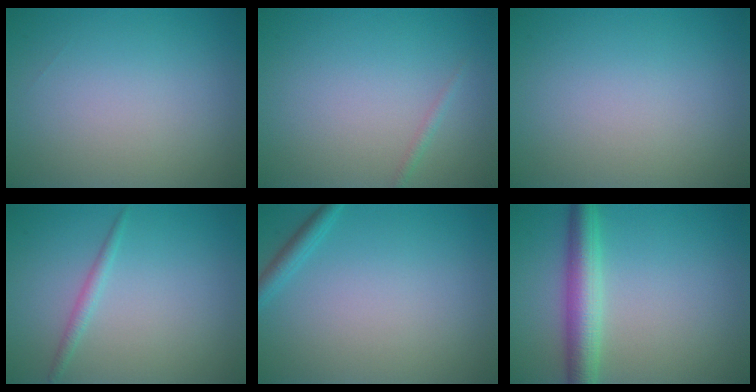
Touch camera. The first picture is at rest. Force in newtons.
{"total": 0.7, "press": 0.7, "slide": 0.0}
{"total": 0.0}
{"total": 1.1, "press": 1.1, "slide": 0.0}
{"total": 1.5, "press": 1.5, "slide": 0.2}
{"total": 4.4, "press": 4.4, "slide": 0.2}